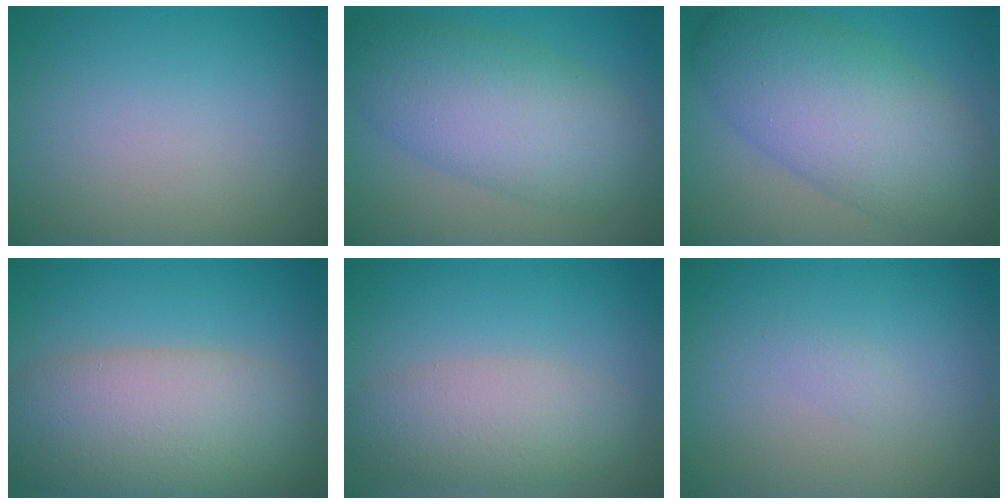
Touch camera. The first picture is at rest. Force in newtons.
{"total": 8.4, "press": 8.4, "slide": 0.4}
{"total": 9.6, "press": 9.6, "slide": 0.2}
{"total": 10.2, "press": 10.2, "slide": 0.9}
{"total": 5.0, "press": 5.0, "slide": 0.3}
{"total": 0.7, "press": 0.7, "slide": 0.1}